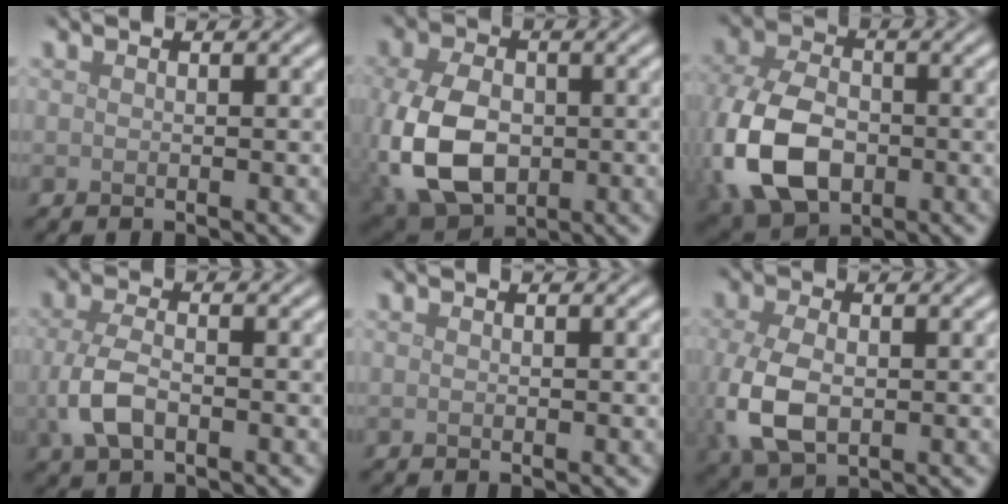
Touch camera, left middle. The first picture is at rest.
{"total": 9.8, "force": [-1.8, 6.6, 7.0], "torque": [-0.171, -0.016, -0.035]}
{"total": 11.4, "force": [-2.9, 7.7, 7.9], "torque": [-0.207, -0.025, -0.064]}
{"total": 3.9, "force": [-0.9, 2.1, 3.1], "torque": [-0.079, -0.006, -0.020]}
{"total": 0.0}
{"total": 6.4, "force": [-0.9, 4.0, 4.8], "torque": [-0.129, -0.015, -0.012]}